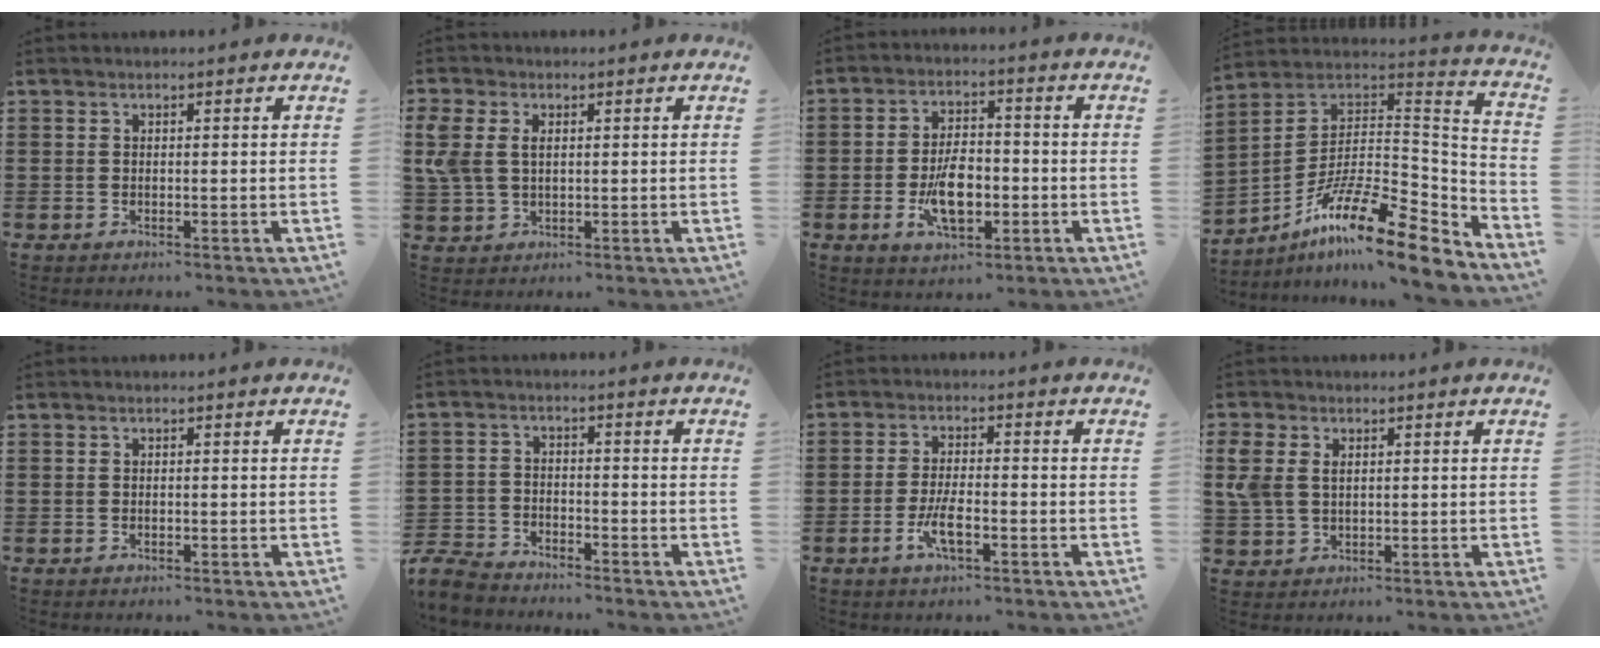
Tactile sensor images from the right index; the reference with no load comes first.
{"total": 4.6, "force": [1.3, 2.9, 3.3], "torque": [-0.094, 0.003, 0.016]}
{"total": 8.2, "force": [-2.2, 4.0, 6.8], "torque": [-0.131, -0.001, -0.043]}
{"total": 16.2, "force": [-11.1, 3.6, 11.2], "torque": [-0.193, 0.024, -0.199]}
{"total": 0.0}
{"total": 4.6, "force": [-4.5, 0.9, 0.5], "torque": [-0.032, -0.002, -0.096]}
{"total": 4.7, "force": [-2.1, 1.3, 4.0], "torque": [-0.087, -0.005, -0.042]}
{"total": 4.0, "force": [1.4, 2.7, 2.5], "torque": [-0.073, 0.005, 0.019]}